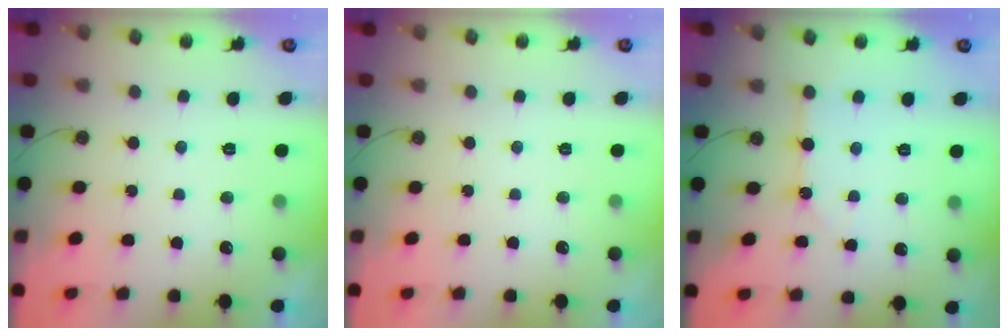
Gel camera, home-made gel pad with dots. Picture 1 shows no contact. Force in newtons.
{"total": 0.0}
{"total": 3.9, "press": 3.9, "slide": 0.4}